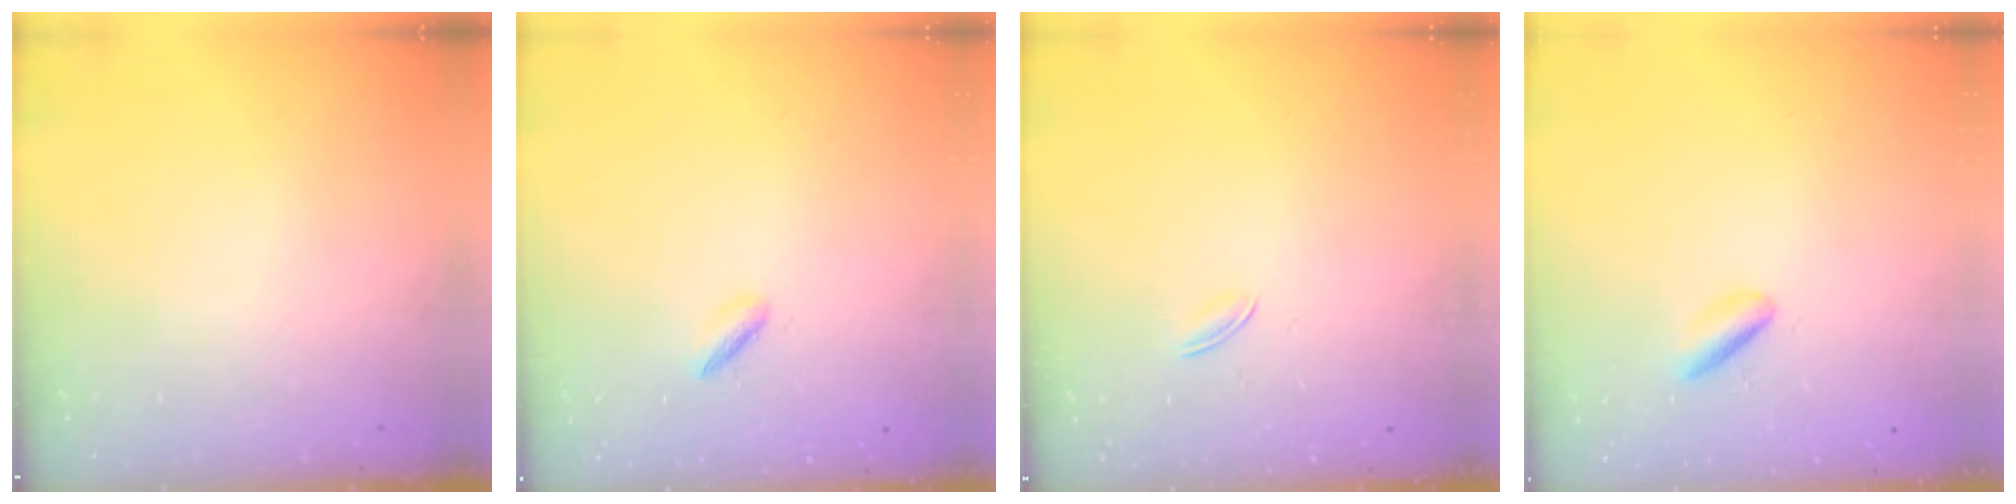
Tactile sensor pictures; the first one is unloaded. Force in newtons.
{"total": 2.0, "press": 2.0, "slide": 0.4}
{"total": 1.6, "press": 1.5, "slide": 0.5}
{"total": 1.8, "press": 1.7, "slide": 0.5}